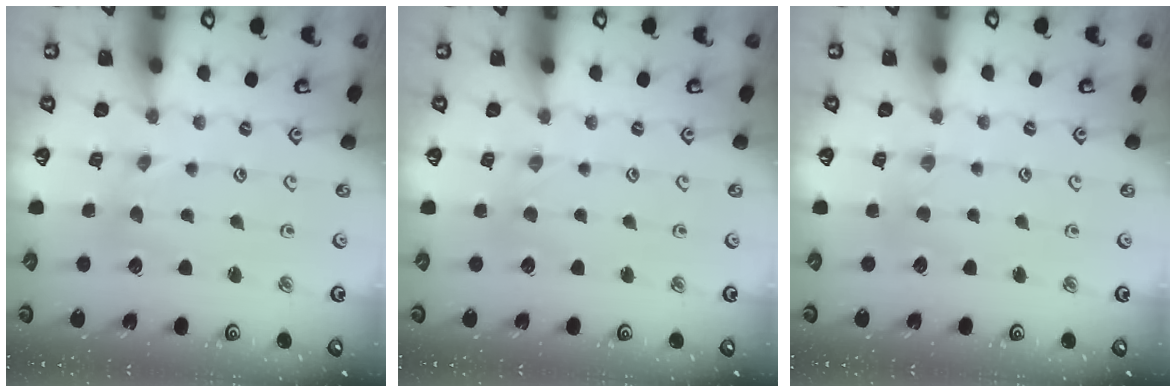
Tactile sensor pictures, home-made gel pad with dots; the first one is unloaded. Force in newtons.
{"total": 0.8, "press": 0.8, "slide": 0.1}
{"total": 2.8, "press": 2.7, "slide": 0.5}